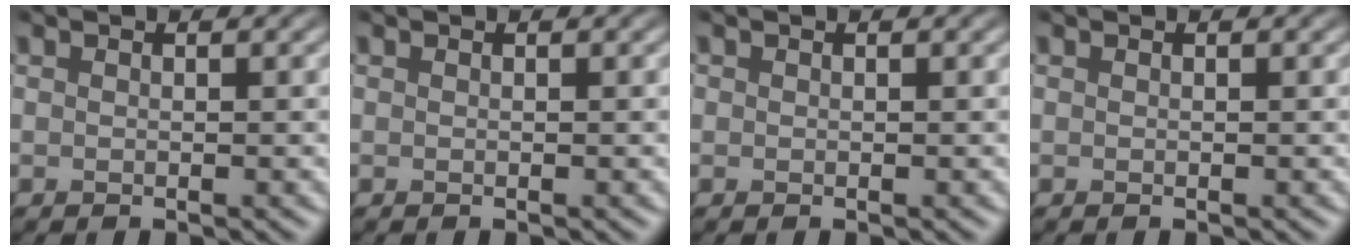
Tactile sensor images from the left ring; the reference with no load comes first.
{"total": 0.0}
{"total": 0.8, "force": [-0.4, -0.3, -0.6], "torque": [-0.002, -0.003, 0.005]}
{"total": 0.0}